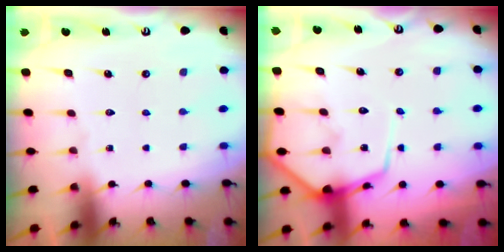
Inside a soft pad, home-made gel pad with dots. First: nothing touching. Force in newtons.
{"total": 11.4, "press": 11.4, "slide": 1.0}